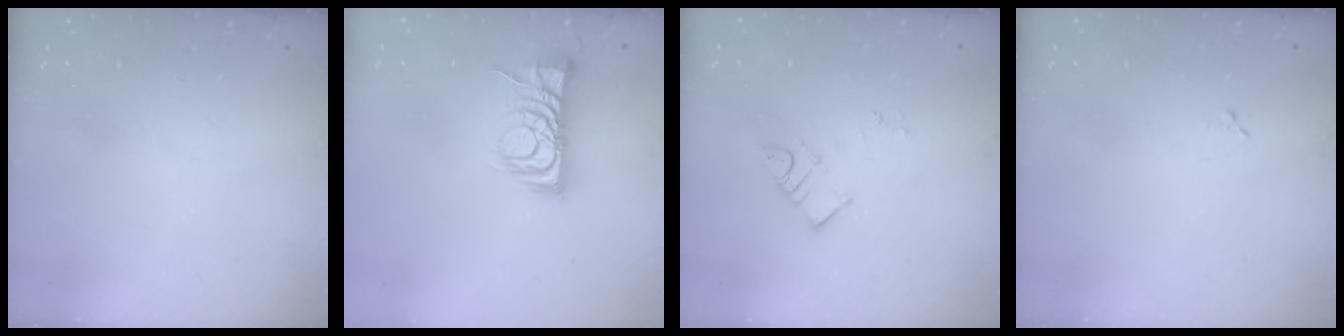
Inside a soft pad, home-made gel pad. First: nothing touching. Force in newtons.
{"total": 9.2, "press": 9.2, "slide": 0.3}
{"total": 3.4, "press": 3.4, "slide": 0.2}
{"total": 3.4, "press": 3.4, "slide": 0.4}